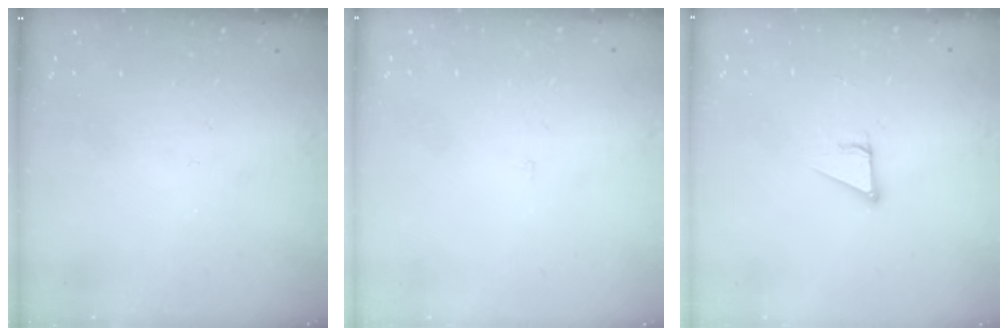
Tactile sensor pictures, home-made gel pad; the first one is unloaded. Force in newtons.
{"total": 1.8, "press": 1.8, "slide": 0.1}
{"total": 2.8, "press": 2.8, "slide": 0.2}